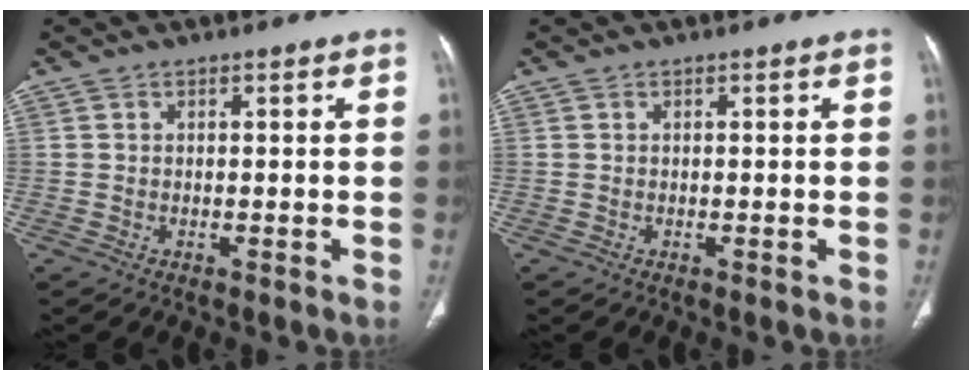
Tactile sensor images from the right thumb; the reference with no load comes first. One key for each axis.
{"total": 0.0}